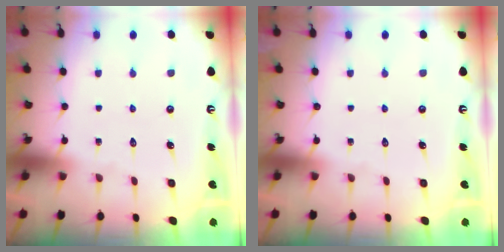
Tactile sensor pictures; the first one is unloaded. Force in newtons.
{"total": 0.0}